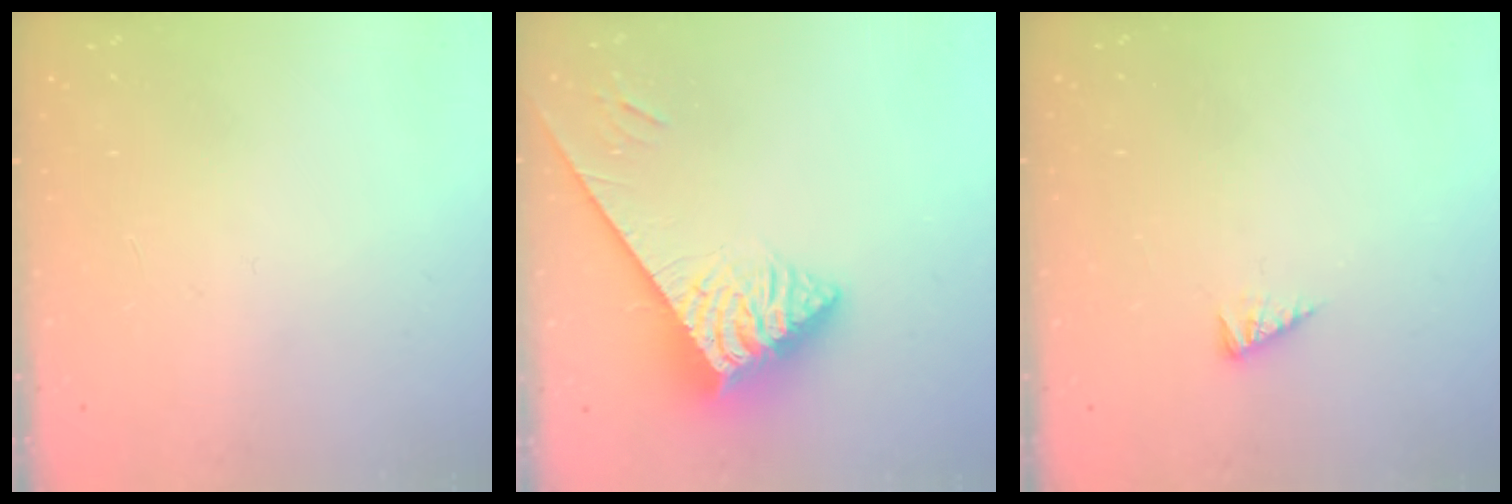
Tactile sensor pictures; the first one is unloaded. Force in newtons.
{"total": 4.9, "press": 4.9, "slide": 0.4}
{"total": 2.9, "press": 2.9, "slide": 0.4}